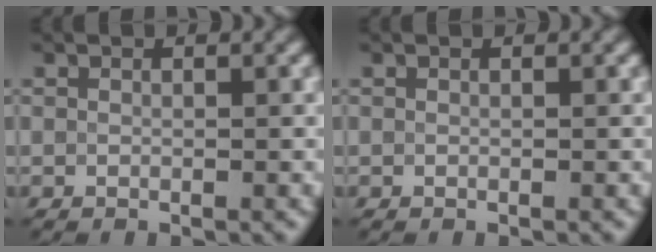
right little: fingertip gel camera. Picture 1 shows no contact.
{"total": 0.0}